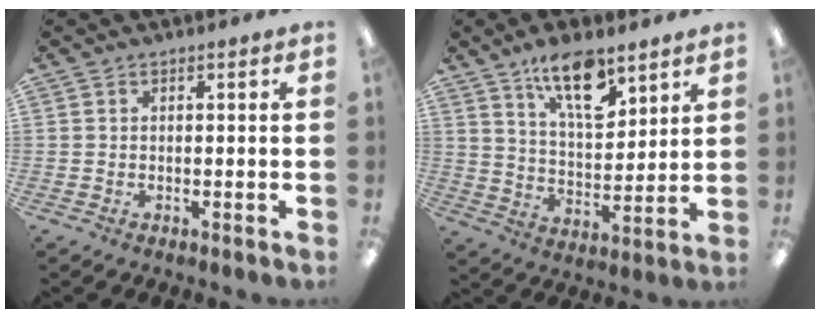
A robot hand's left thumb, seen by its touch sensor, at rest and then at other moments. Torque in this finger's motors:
{"motor_torque": [1.66, 1.47, 1.18, -1.19, 0.13]}